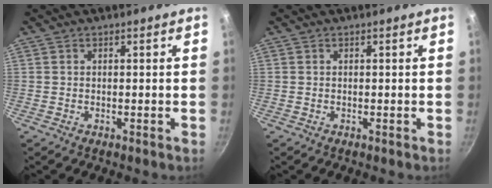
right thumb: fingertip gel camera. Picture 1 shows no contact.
{"total": 0.0}